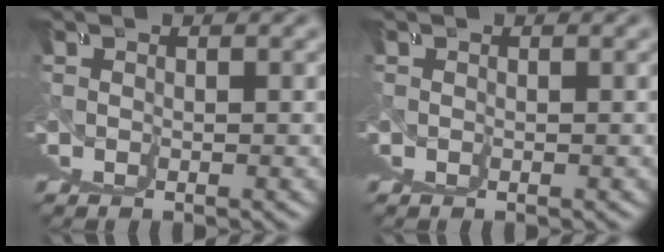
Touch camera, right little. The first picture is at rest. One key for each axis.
{"total": 0.0}